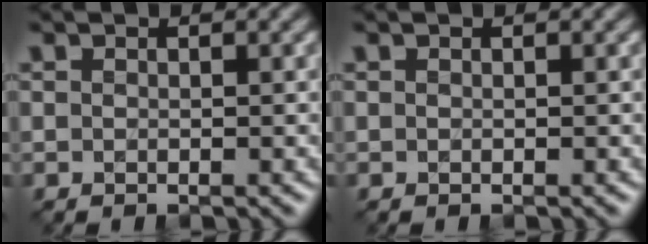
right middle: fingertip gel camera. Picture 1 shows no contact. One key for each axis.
{"total": 0.0}